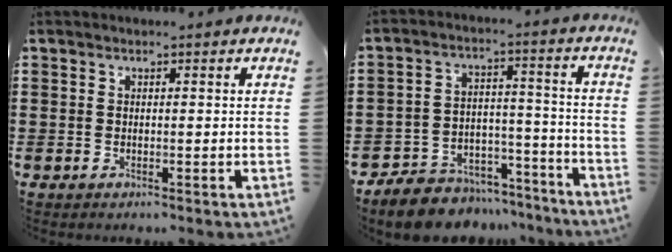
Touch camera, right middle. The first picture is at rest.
{"total": 8.0, "force": [-7.6, 2.4, 1.0], "torque": [-0.013, 0.032, -0.145]}